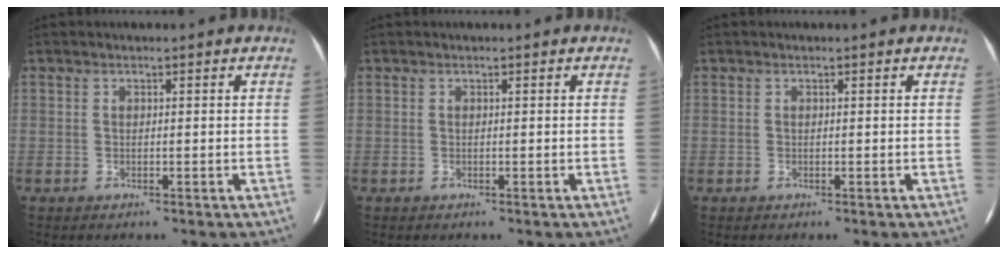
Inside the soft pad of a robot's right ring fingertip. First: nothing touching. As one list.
[{"total": 0.0}, {"total": 0.0}]